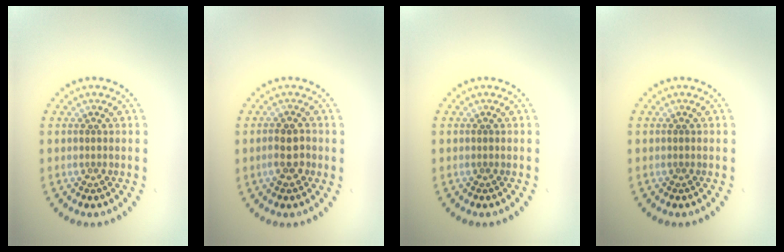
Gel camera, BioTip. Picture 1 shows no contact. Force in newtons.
{"total": 2.1, "press": 2.0, "slide": 0.5}
{"total": 0.0}
{"total": 0.0}